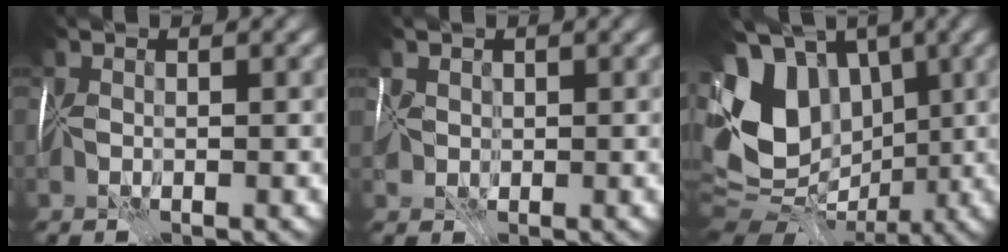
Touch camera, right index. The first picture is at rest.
{"total": 1.9, "force": [0.5, 1.4, 1.1], "torque": [-0.021, 0.005, 0.011]}
{"total": 12.0, "force": [0.3, 9.2, 7.7], "torque": [-0.145, 0.003, 0.008]}